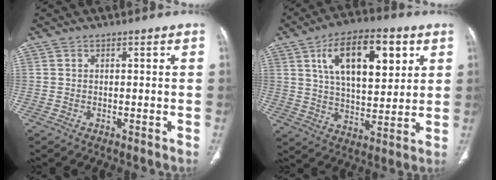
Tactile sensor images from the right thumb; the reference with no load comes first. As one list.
[{"total": 18.0, "force": [7.0, 8.7, 14.2], "torque": [-0.193, -0.018, 0.117]}]